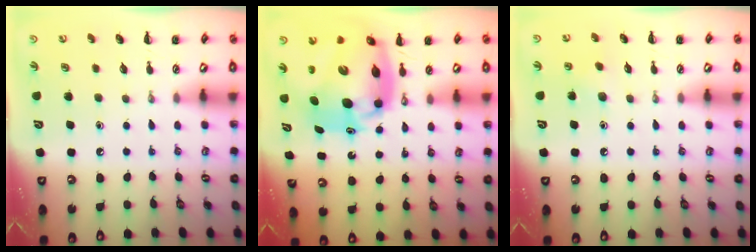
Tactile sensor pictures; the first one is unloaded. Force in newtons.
{"total": 16.5, "press": 15.8, "slide": 4.6}
{"total": 5.4, "press": 5.2, "slide": 1.5}